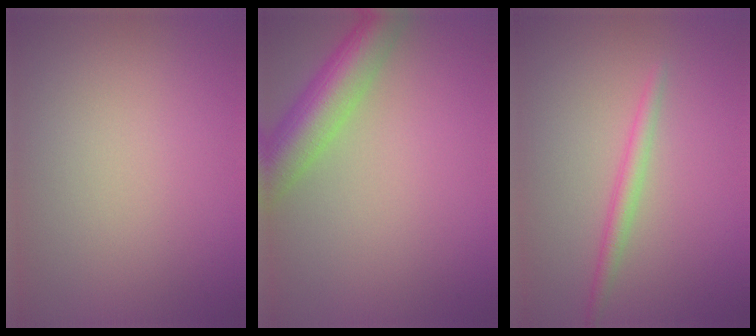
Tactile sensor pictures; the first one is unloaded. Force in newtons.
{"total": 6.4, "press": 6.4, "slide": 0.4}
{"total": 1.7, "press": 1.7, "slide": 0.1}